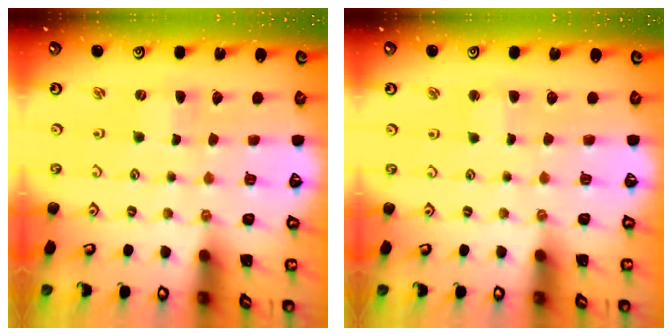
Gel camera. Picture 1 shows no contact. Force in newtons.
{"total": 2.0, "press": 2.0, "slide": 0.3}